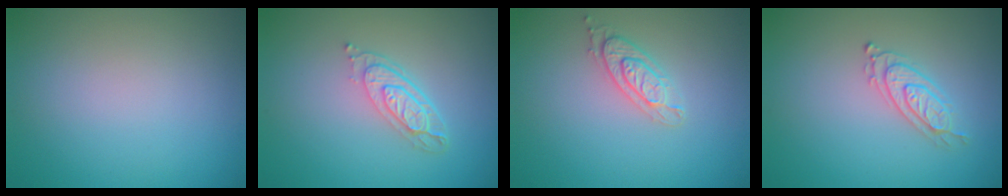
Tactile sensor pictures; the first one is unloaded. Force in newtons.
{"total": 3.4, "press": 2.6, "slide": 2.2}
{"total": 2.1, "press": 2.1, "slide": 0.3}
{"total": 2.1, "press": 2.1, "slide": 0.4}